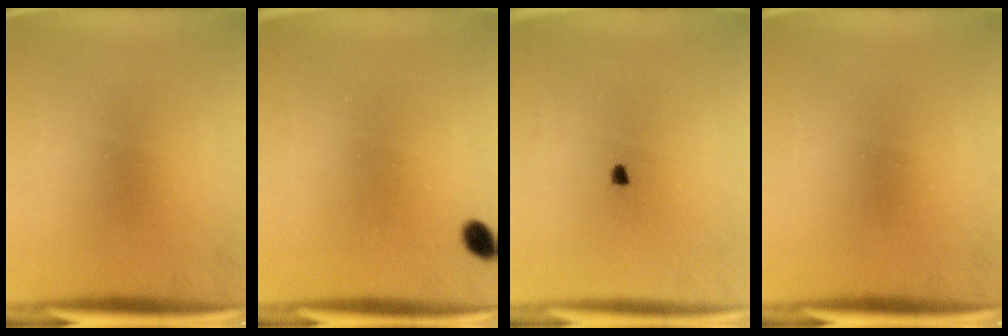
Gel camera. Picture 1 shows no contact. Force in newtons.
{"total": 2.1}
{"total": 1.0}
{"total": 0.0}